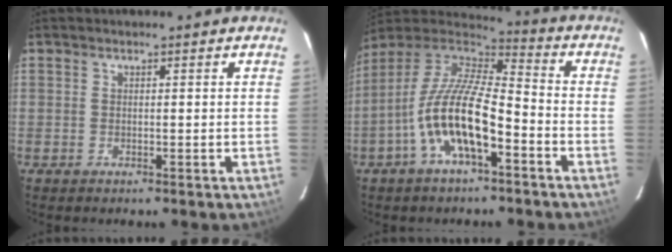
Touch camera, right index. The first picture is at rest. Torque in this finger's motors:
{"motor_torque": [1.10, -0.82, 1.05, 0.21]}